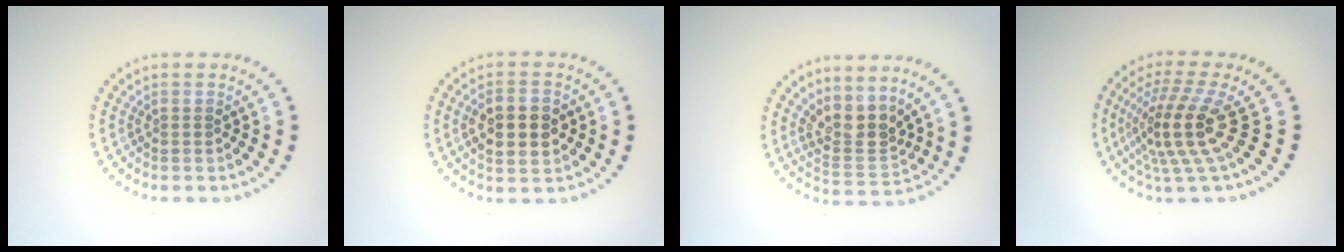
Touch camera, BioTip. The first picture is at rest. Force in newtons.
{"total": 4.2, "press": 4.2, "slide": 0.2}
{"total": 3.2, "press": 2.4, "slide": 2.1}
{"total": 5.0, "press": 3.5, "slide": 3.5}